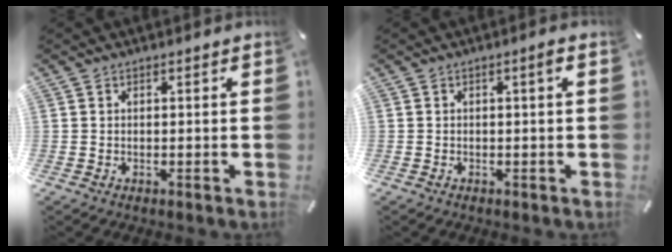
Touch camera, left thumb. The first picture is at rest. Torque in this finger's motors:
{"motor_torque": [-0.07, -0.13, 0.12, 0.19, 0.12]}